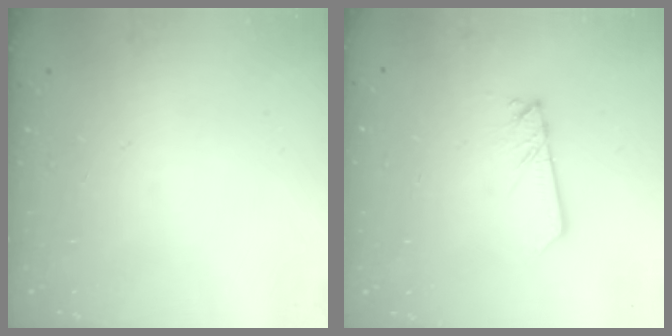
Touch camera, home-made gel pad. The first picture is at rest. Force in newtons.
{"total": 2.7, "press": 2.6, "slide": 0.3}